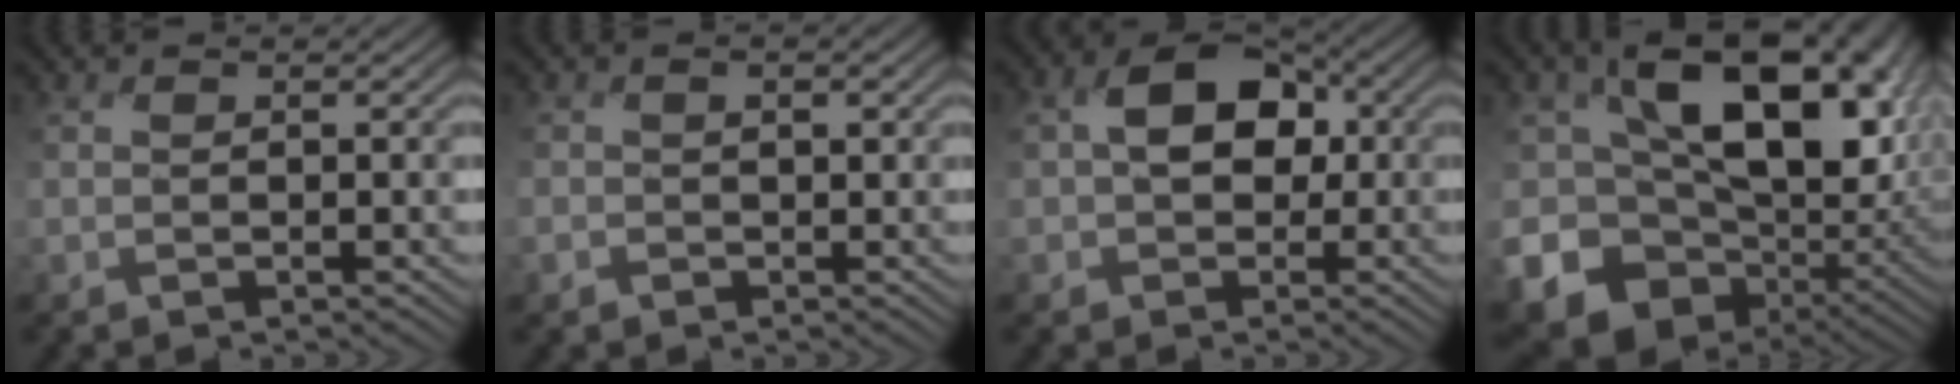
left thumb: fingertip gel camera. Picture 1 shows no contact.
{"total": 1.7, "force": [-0.3, 1.5, 0.8], "torque": [-0.017, -0.004, -0.005]}
{"total": 8.3, "force": [0.3, 6.1, 5.7], "torque": [-0.111, 0.006, 0.000]}
{"total": 18.4, "force": [-1.0, 12.8, 13.1], "torque": [-0.228, -0.035, 0.009]}